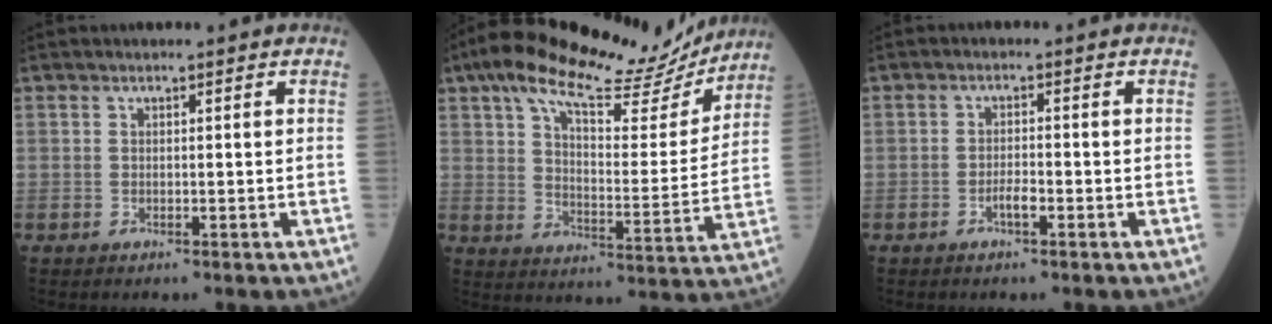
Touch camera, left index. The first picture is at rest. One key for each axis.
{"total": 21.3, "fx": 17.5, "fy": 5.5, "fz": 10.9, "tx": -0.174, "ty": 0.024, "tz": 0.250}
{"total": 1.9, "fx": -1.1, "fy": 0.5, "fz": 1.5, "tx": -0.025, "ty": 0.004, "tz": -0.022}